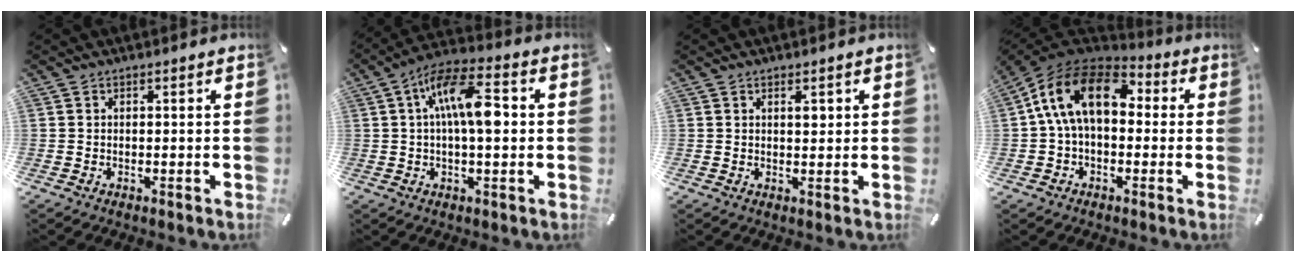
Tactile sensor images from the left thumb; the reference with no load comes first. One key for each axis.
{"total": 12.9, "fx": 1.4, "fy": 5.2, "fz": 11.7, "tx": -0.200, "ty": 0.003, "tz": 0.020}
{"total": 2.0, "fx": 0.8, "fy": 1.1, "fz": 1.6, "tx": -0.017, "ty": -0.004, "tz": 0.009}
{"total": 15.3, "fx": 2.0, "fy": 9.9, "fz": 11.5, "tx": -0.237, "ty": 0.017, "tz": 0.030}